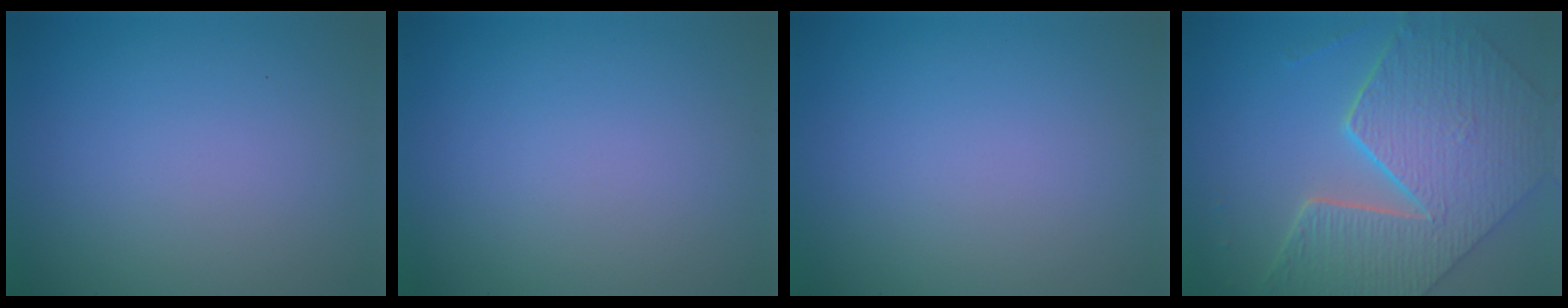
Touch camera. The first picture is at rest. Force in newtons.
{"total": 0.0}
{"total": 0.0}
{"total": 9.2, "press": 6.7, "slide": 6.3}